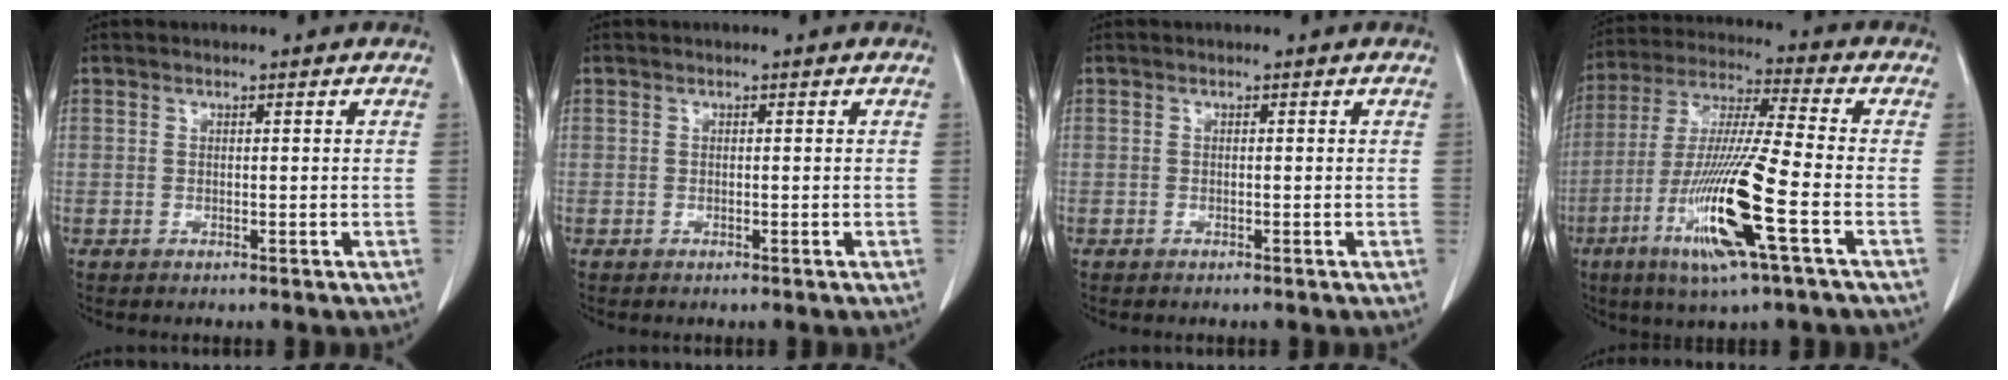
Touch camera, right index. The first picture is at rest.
{"total": 0.0}
{"total": 0.0}
{"total": 16.4, "force": [-6.0, -0.1, 15.2], "torque": [-0.314, -0.024, -0.114]}